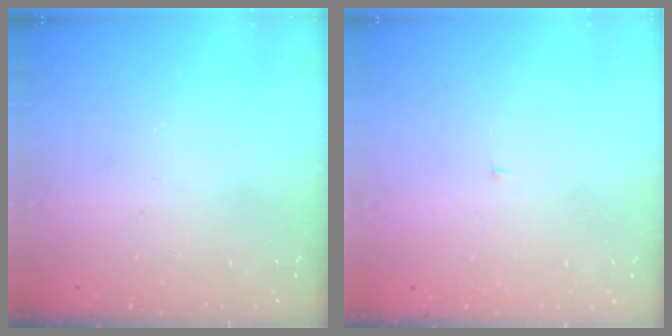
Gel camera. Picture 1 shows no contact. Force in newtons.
{"total": 2.1, "press": 2.1, "slide": 0.2}